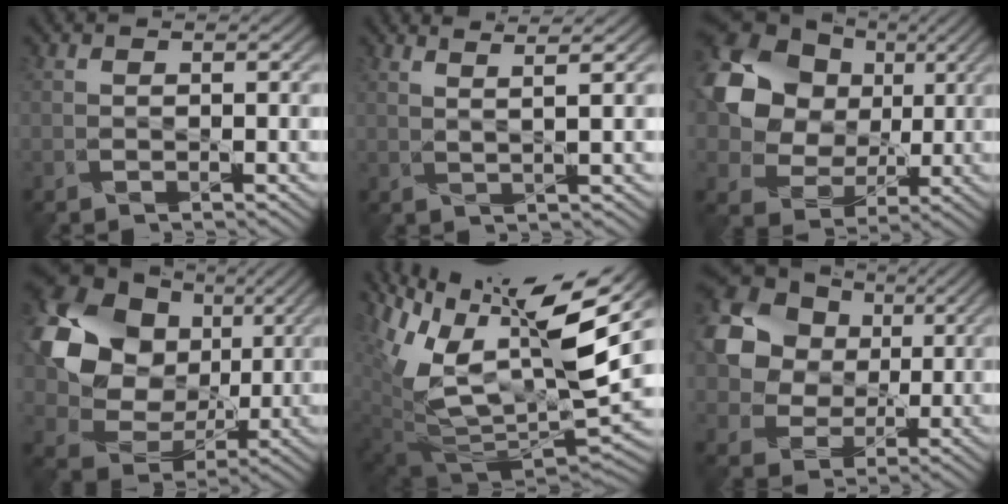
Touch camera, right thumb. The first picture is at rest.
{"total": 3.1, "force": [2.7, -0.5, 1.4], "torque": [-0.019, 0.005, 0.037]}
{"total": 13.6, "force": [4.2, 11.0, 6.7], "torque": [-0.190, 0.031, 0.070]}
{"total": 15.6, "force": [4.3, 12.4, 8.5], "torque": [-0.208, 0.018, 0.079]}
{"total": 15.0, "force": [7.0, 5.6, 11.9], "torque": [-0.236, 0.007, 0.131]}
{"total": 14.9, "force": [5.0, 12.4, 6.6], "torque": [-0.216, 0.054, 0.090]}